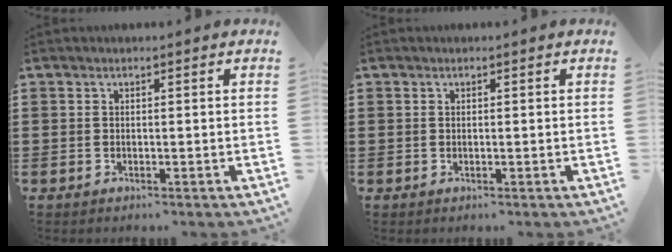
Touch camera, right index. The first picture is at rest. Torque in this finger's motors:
{"motor_torque": [-0.87, 1.22, -1.05, -0.21]}